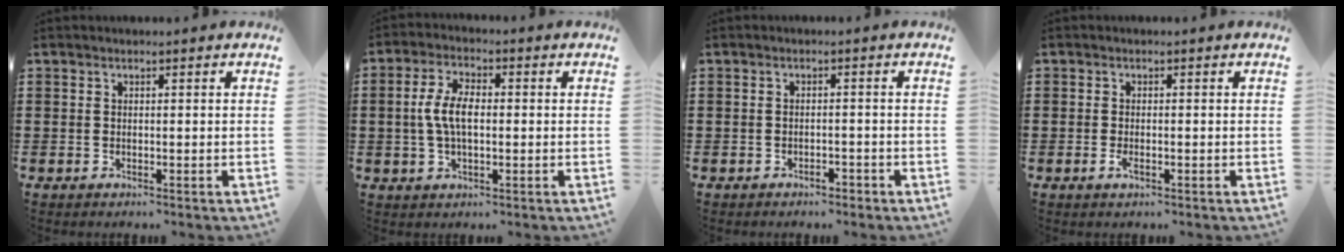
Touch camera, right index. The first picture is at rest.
{"total": 6.1, "force": [0.0, 2.8, 5.5], "torque": [-0.131, -0.001, -0.010]}
{"total": 1.4, "force": [-1.4, 0.3, 0.3], "torque": [-0.011, -0.002, -0.029]}
{"total": 1.4, "force": [-0.6, 0.4, 1.2], "torque": [-0.033, -0.007, -0.012]}